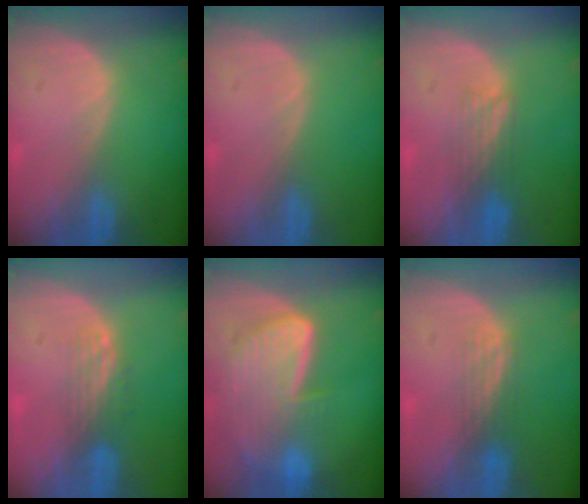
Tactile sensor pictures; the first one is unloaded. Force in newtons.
{"total": 0.0}
{"total": 4.0, "press": 3.3, "slide": 2.2}
{"total": 3.3, "press": 2.7, "slide": 1.9}
{"total": 9.2, "press": 8.1, "slide": 4.5}
{"total": 2.8, "press": 2.5, "slide": 1.3}